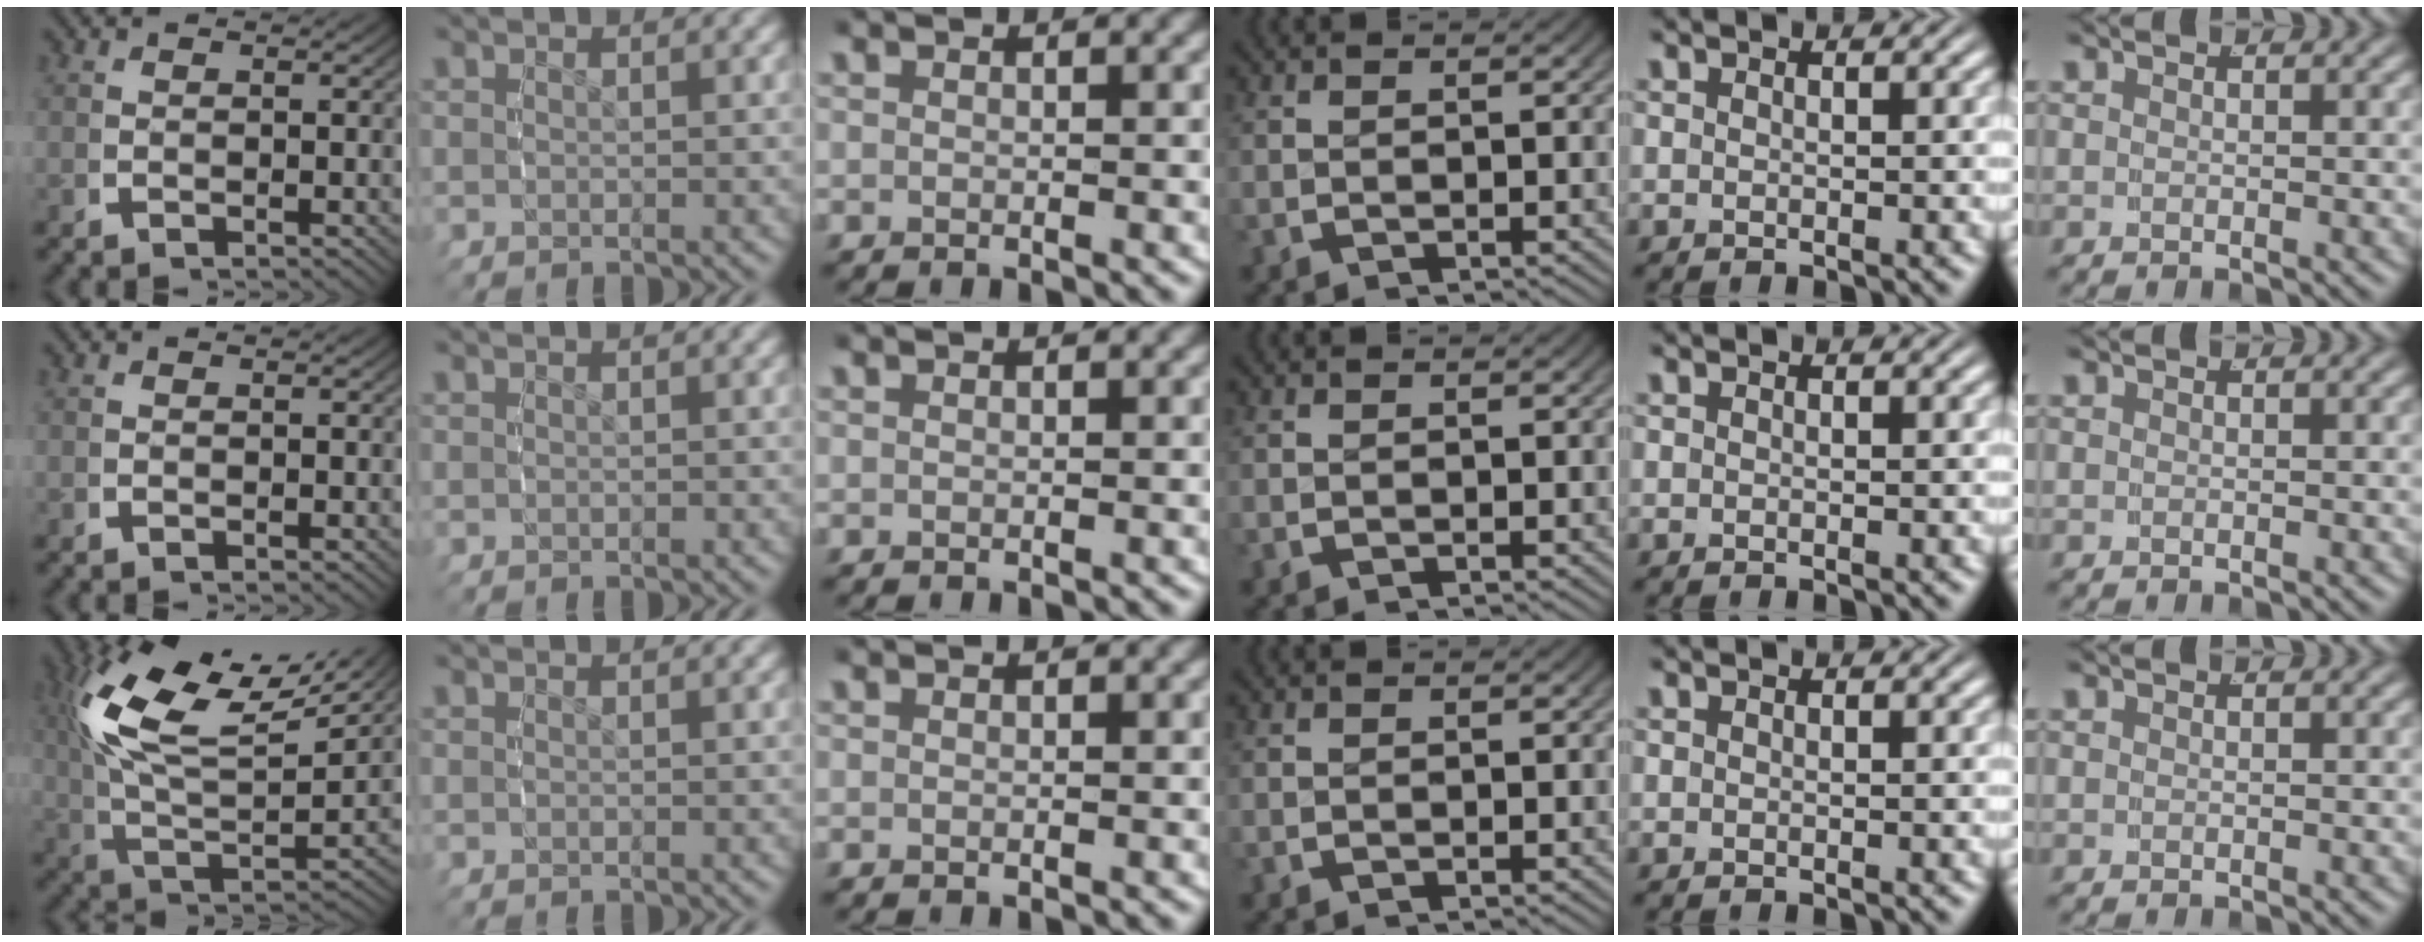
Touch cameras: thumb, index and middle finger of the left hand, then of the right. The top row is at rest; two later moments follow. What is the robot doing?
{"motion": "grasp_and_lifting", "object": "camera"}